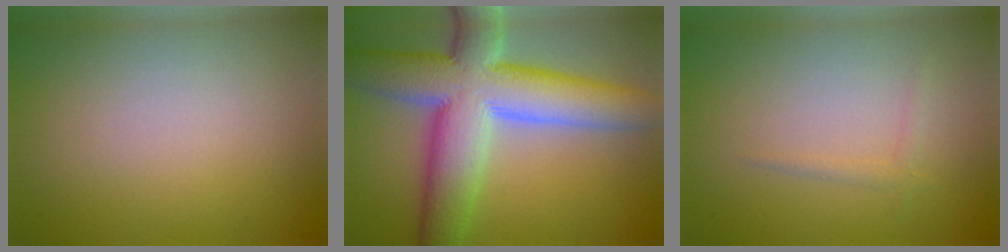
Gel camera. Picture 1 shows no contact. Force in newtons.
{"total": 12.5, "press": 12.5, "slide": 0.8}
{"total": 0.8, "press": 0.8, "slide": 0.0}